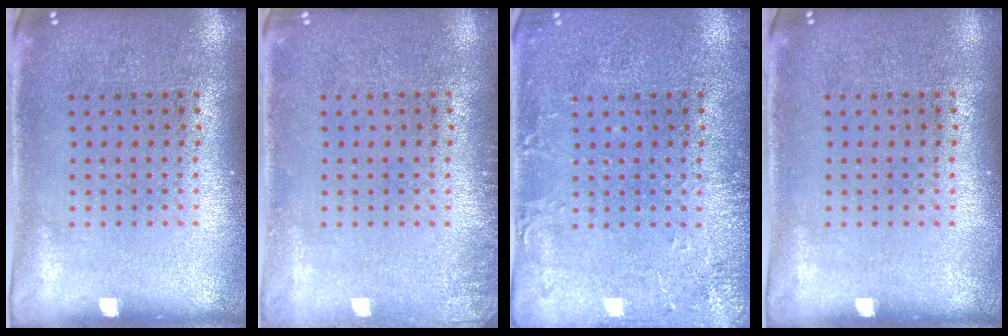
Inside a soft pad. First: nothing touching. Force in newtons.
{"total": 1.0, "press": 1.0, "slide": 0.2}
{"total": 2.2, "press": 2.2, "slide": 0.3}
{"total": 0.0}